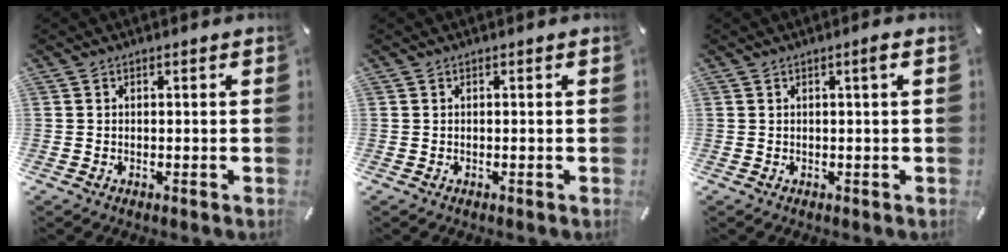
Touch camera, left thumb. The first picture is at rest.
{"total": 0.0}
{"total": 1.7, "force": [0.5, 0.0, 1.6], "torque": [-0.032, 0.001, 0.007]}